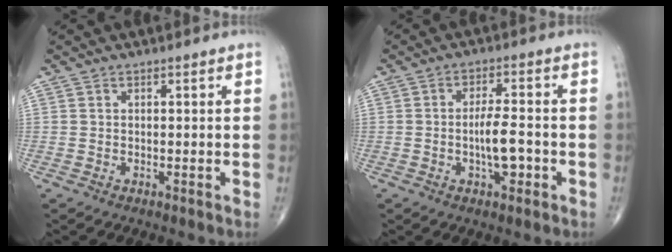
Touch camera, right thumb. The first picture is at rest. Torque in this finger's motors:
{"motor_torque": [2.70, 2.31, 0.77, -0.17, 0.21]}